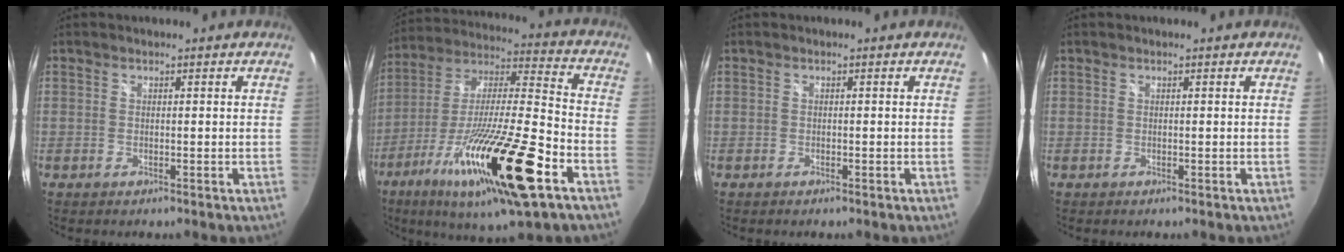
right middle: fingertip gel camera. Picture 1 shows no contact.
{"total": 25.8, "force": [-12.8, 3.4, 22.2], "torque": [-0.399, -0.058, -0.223]}
{"total": 0.0}
{"total": 0.0}